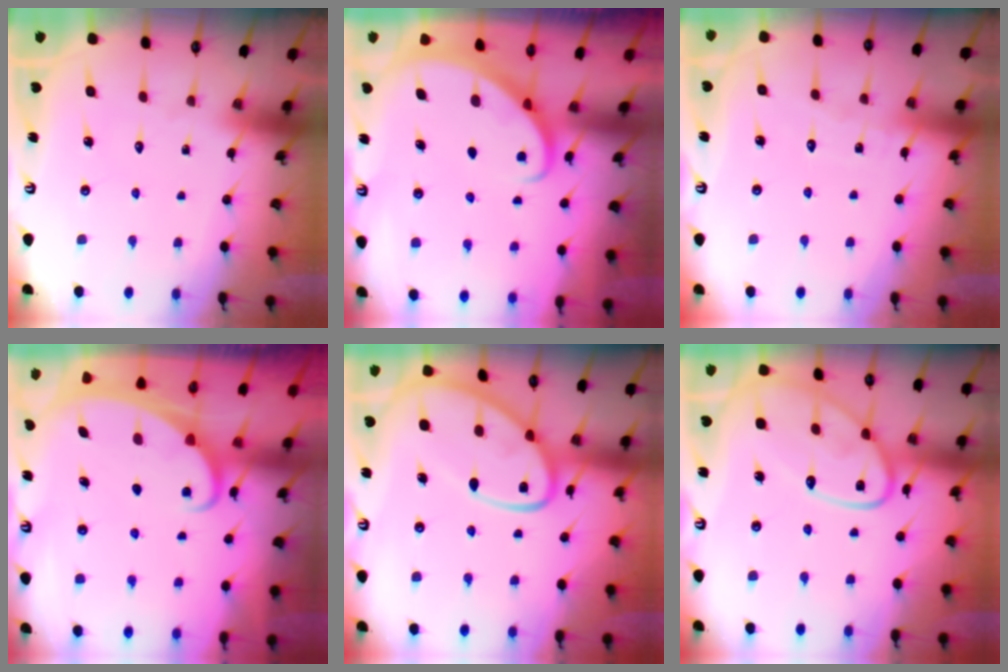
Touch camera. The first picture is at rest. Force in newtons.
{"total": 2.7, "press": 2.7, "slide": 0.2}
{"total": 3.9, "press": 3.9, "slide": 0.4}
{"total": 2.2, "press": 2.2, "slide": 0.3}
{"total": 13.4, "press": 13.4, "slide": 1.2}
{"total": 14.9, "press": 14.9, "slide": 1.3}